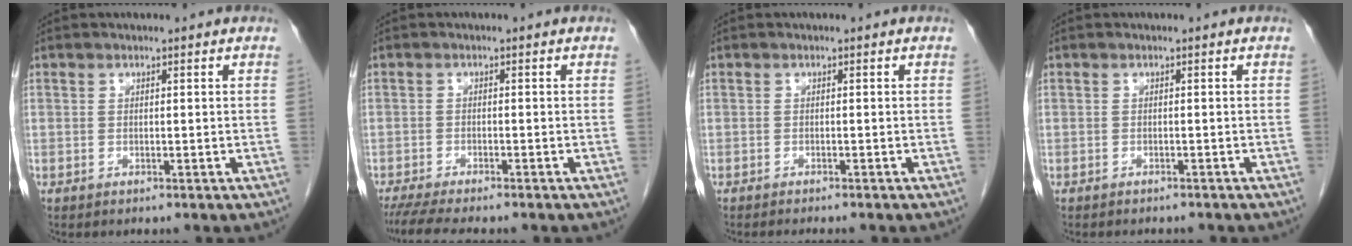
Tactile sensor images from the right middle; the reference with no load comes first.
{"total": 7.5, "force": [-6.3, 0.7, 4.0], "torque": [-0.058, -0.015, -0.099]}
{"total": 3.3, "force": [-2.9, 0.3, 1.5], "torque": [-0.017, -0.004, -0.036]}
{"total": 2.7, "force": [-2.5, 0.8, 0.7], "torque": [-0.011, -0.003, -0.028]}